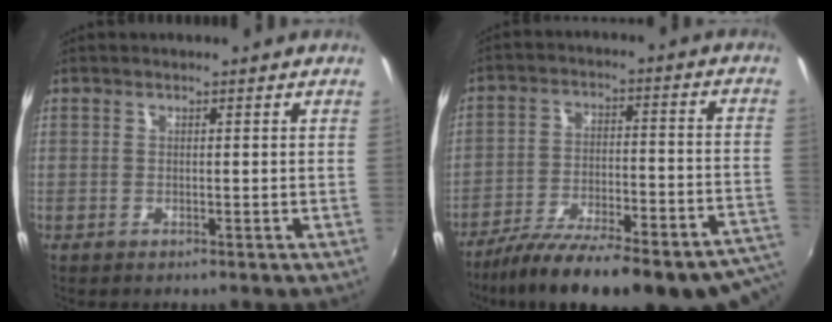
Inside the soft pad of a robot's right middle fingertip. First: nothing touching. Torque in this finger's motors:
{"motor_torque": [1.29, -0.85, 0.27, 0.17]}